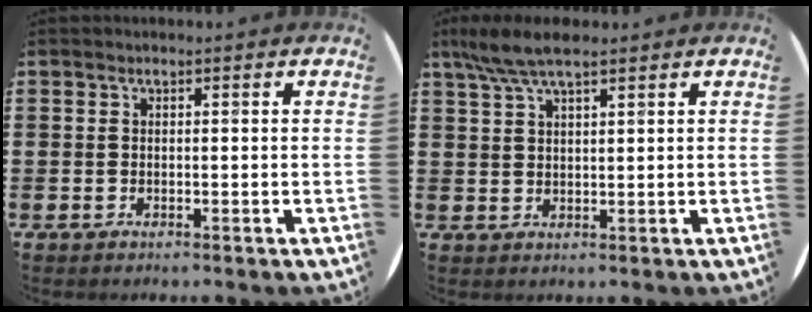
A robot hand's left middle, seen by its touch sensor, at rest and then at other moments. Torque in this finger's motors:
{"motor_torque": [0.66, -0.57, 0.37, 0.14]}